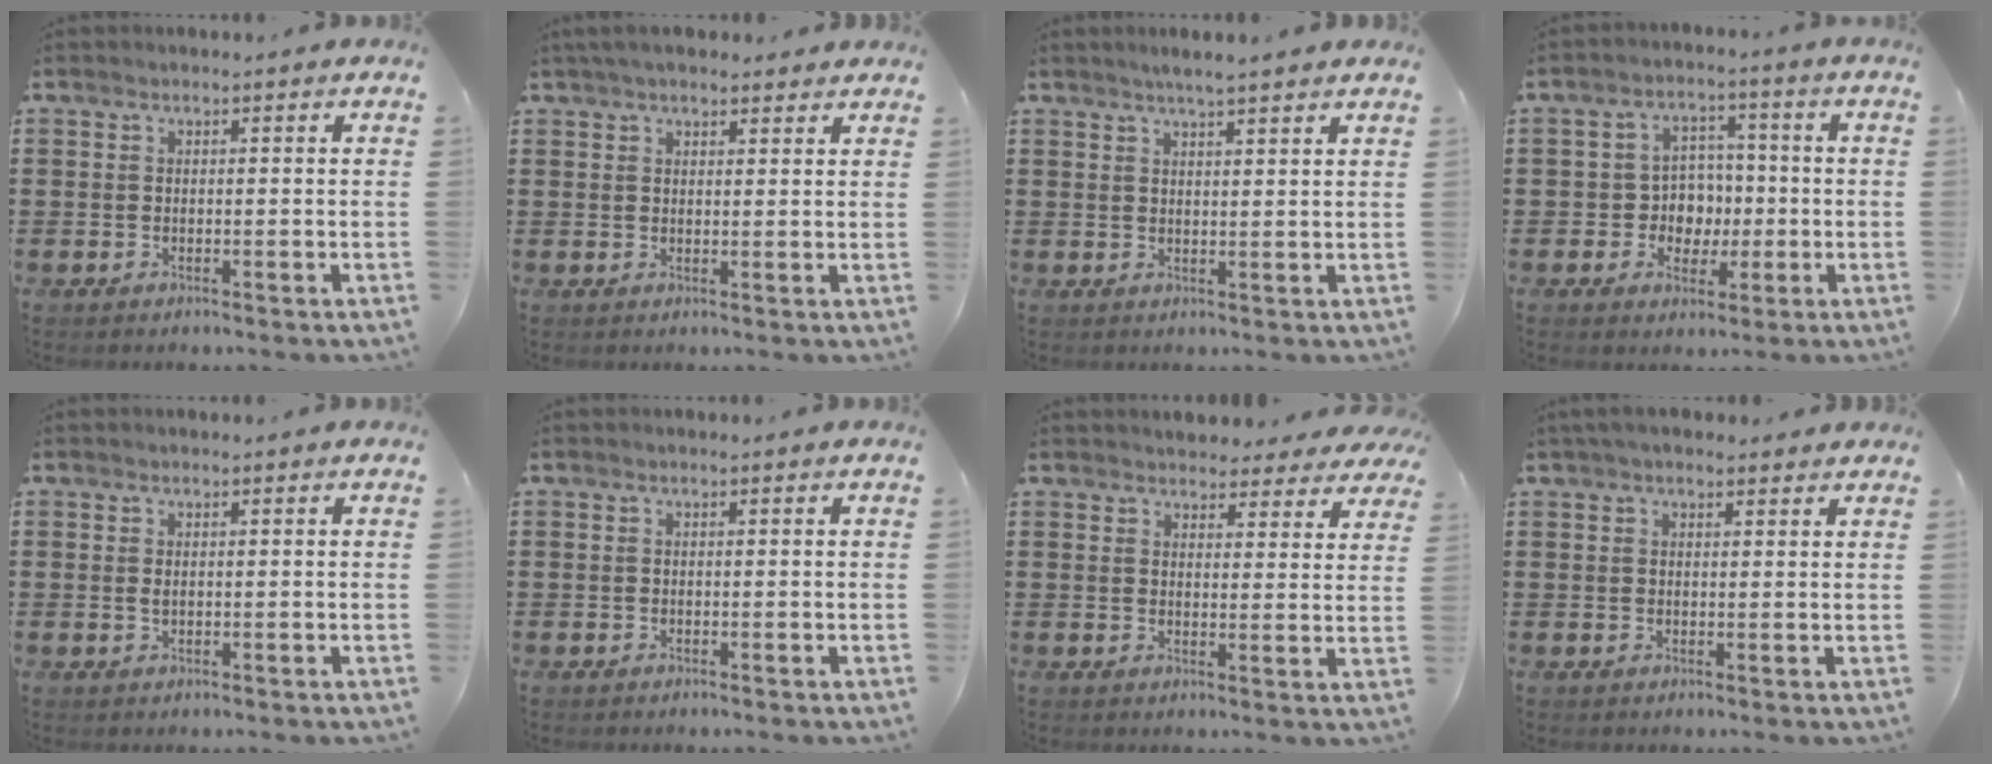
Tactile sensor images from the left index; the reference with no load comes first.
{"total": 3.0, "force": [2.6, 0.8, 1.2], "torque": [-0.031, 0.004, 0.049]}
{"total": 2.7, "force": [2.5, -0.2, 1.1], "torque": [-0.026, 0.001, 0.046]}
{"total": 5.3, "force": [-0.7, 5.0, 1.8], "torque": [-0.045, 0.011, -0.017]}
{"total": 1.0, "force": [0.2, 0.4, 0.8], "torque": [-0.018, 0.003, 0.002]}
{"total": 0.0}
{"total": 3.9, "force": [3.8, 0.7, 0.3], "torque": [-0.011, -0.013, 0.069]}
{"total": 2.5, "force": [2.1, 0.8, 1.1], "torque": [-0.027, 0.005, 0.039]}